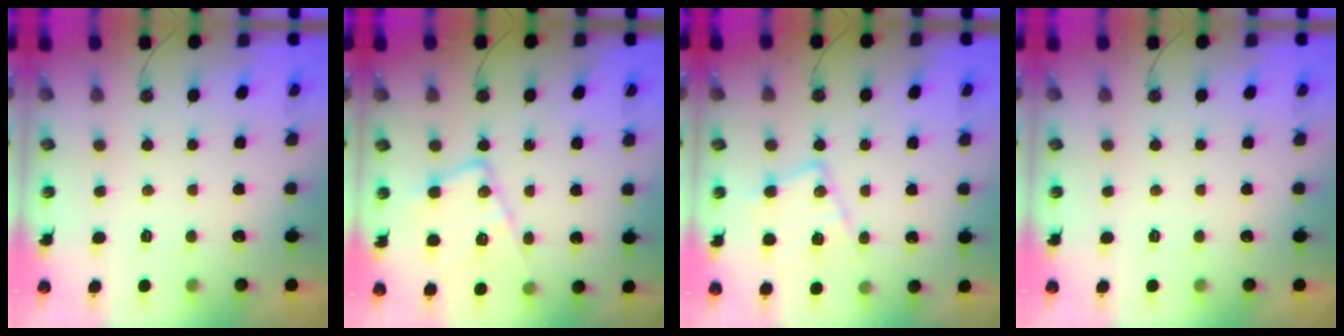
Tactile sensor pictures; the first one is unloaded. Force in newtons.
{"total": 14.7, "press": 14.6, "slide": 1.3}
{"total": 14.0, "press": 13.9, "slide": 1.1}
{"total": 0.0}